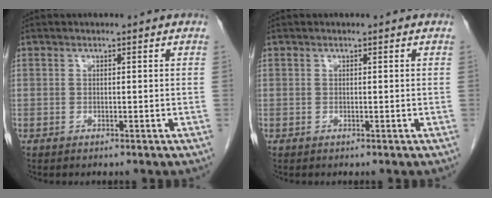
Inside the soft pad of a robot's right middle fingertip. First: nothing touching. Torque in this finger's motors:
{"motor_torque": [0.00, 0.00, 0.00, 0.00]}